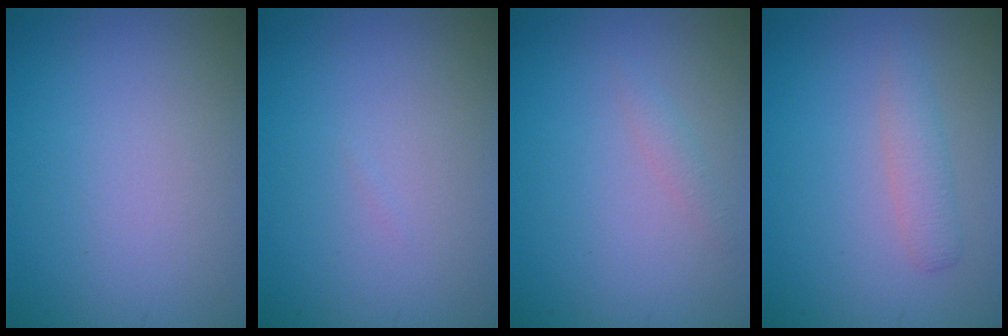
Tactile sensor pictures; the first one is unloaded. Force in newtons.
{"total": 0.0}
{"total": 1.0, "press": 0.9, "slide": 0.1}
{"total": 1.8, "press": 1.8, "slide": 0.0}